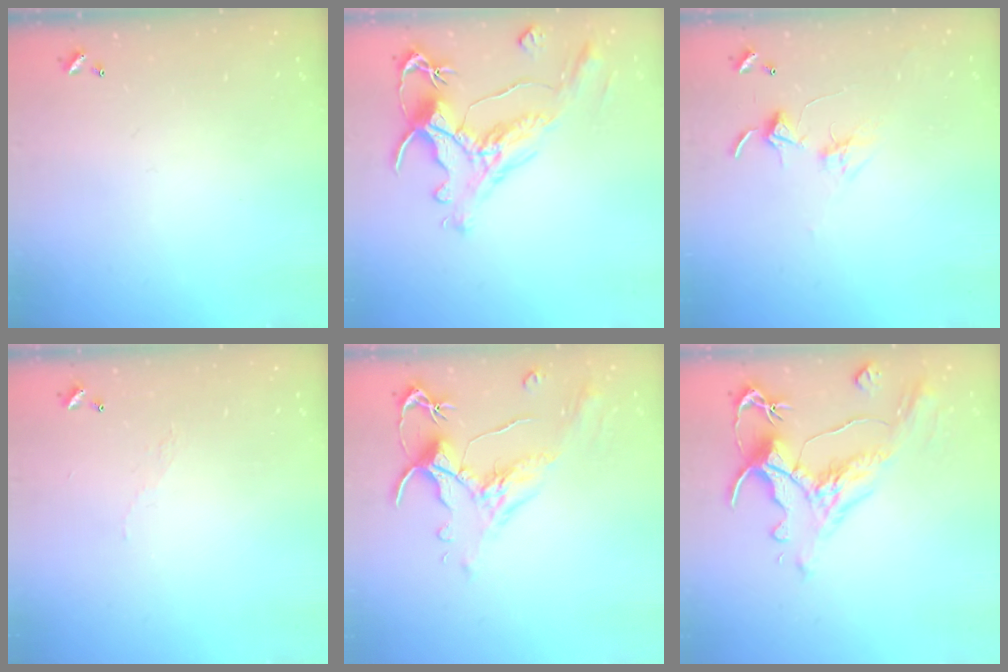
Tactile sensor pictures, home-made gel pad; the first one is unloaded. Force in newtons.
{"total": 1.5, "press": 0.7, "slide": 1.3}
{"total": 2.8, "press": 2.8, "slide": 0.2}
{"total": 2.9, "press": 2.9, "slide": 0.5}
{"total": 1.5, "press": 1.0, "slide": 1.1}
{"total": 1.5, "press": 0.2, "slide": 1.5}